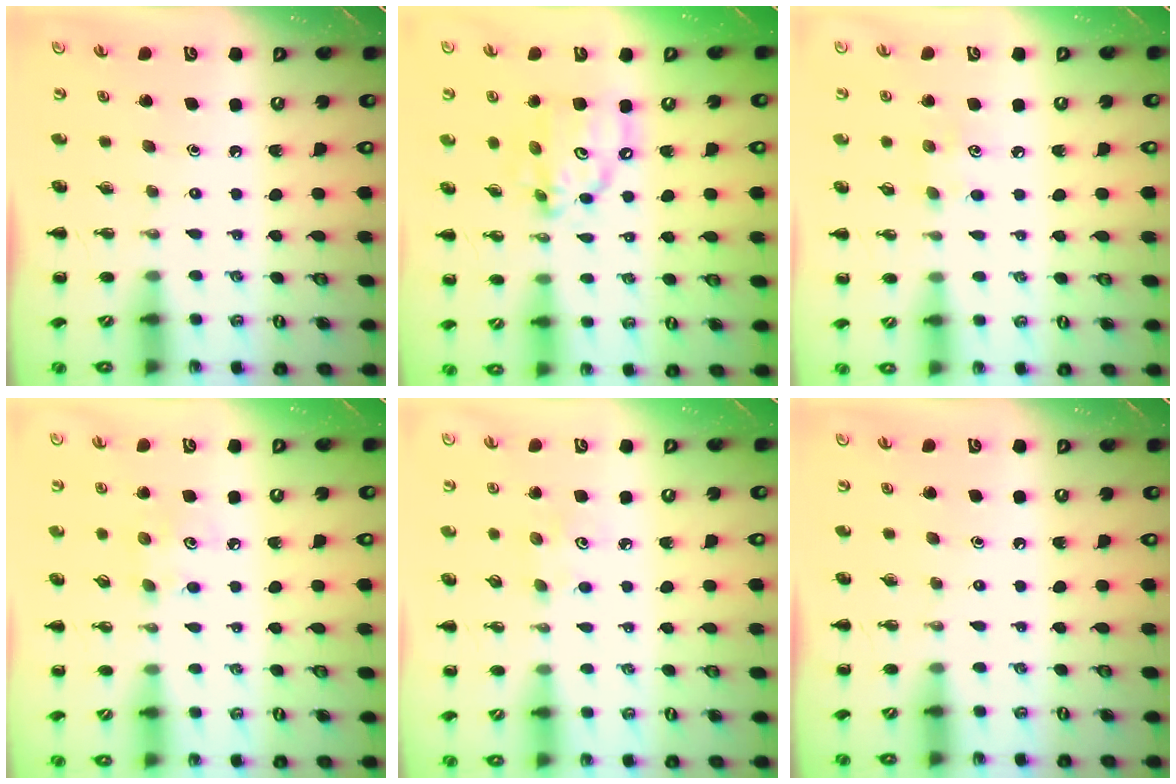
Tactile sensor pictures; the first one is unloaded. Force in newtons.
{"total": 11.5, "press": 11.2, "slide": 2.5}
{"total": 5.7, "press": 5.5, "slide": 1.4}
{"total": 5.2, "press": 5.1, "slide": 1.1}
{"total": 2.7, "press": 2.6, "slide": 0.8}
{"total": 0.0}